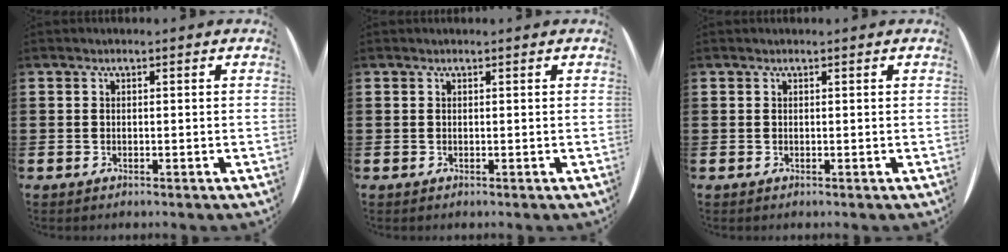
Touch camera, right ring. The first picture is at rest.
{"total": 0.0}
{"total": 0.0}